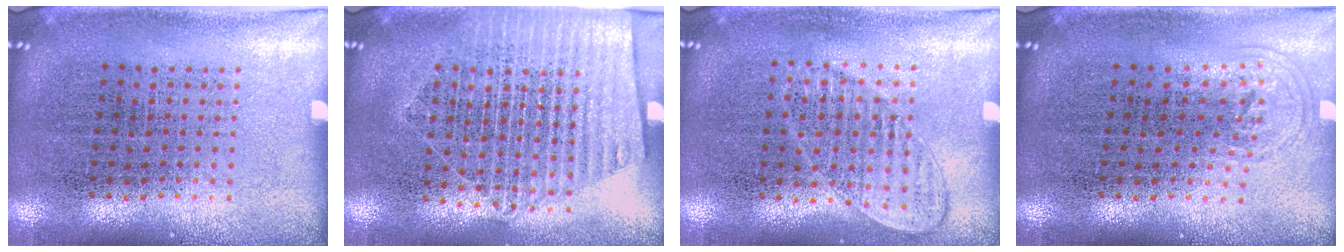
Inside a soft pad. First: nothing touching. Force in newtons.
{"total": 1.6, "press": 1.5, "slide": 0.6}
{"total": 1.2, "press": 1.1, "slide": 0.4}
{"total": 0.9, "press": 0.6, "slide": 0.6}